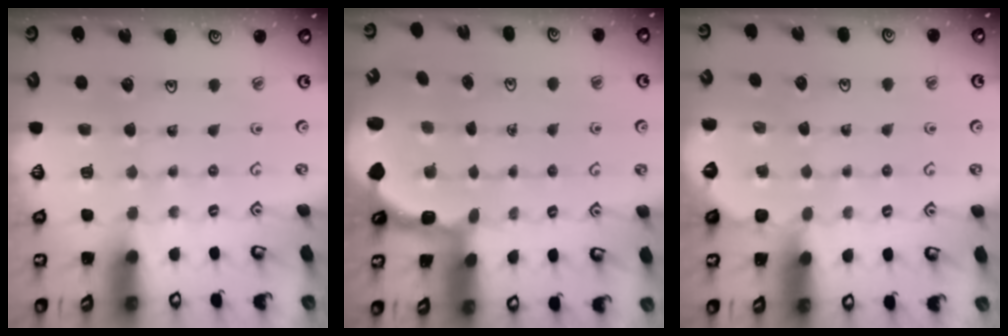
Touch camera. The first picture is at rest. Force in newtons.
{"total": 2.2, "press": 1.9, "slide": 1.1}
{"total": 2.0, "press": 2.0, "slide": 0.1}